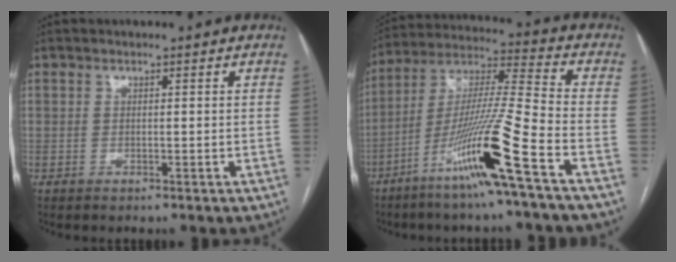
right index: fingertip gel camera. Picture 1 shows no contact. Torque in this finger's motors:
{"motor_torque": [1.64, -0.50, 1.05, 0.21]}